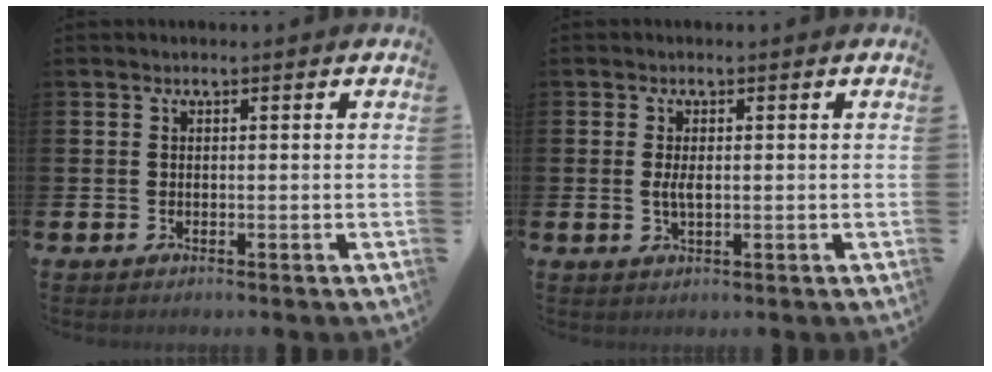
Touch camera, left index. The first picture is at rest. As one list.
[{"total": 2.0, "force": [0.1, 0.8, 1.8], "torque": [-0.034, 0.003, 0.000]}]